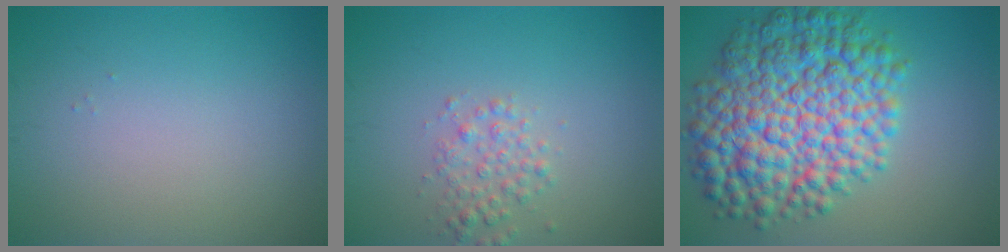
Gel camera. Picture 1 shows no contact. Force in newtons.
{"total": 2.1, "press": 2.1, "slide": 0.0}
{"total": 12.2, "press": 12.2, "slide": 0.2}